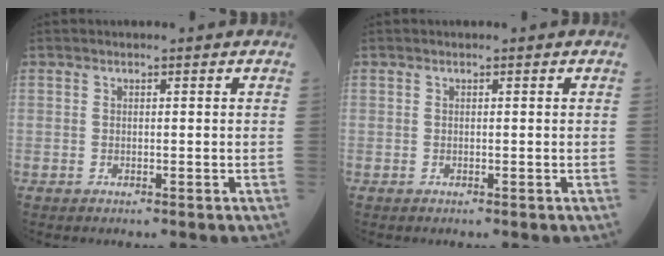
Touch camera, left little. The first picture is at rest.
{"total": 0.0}